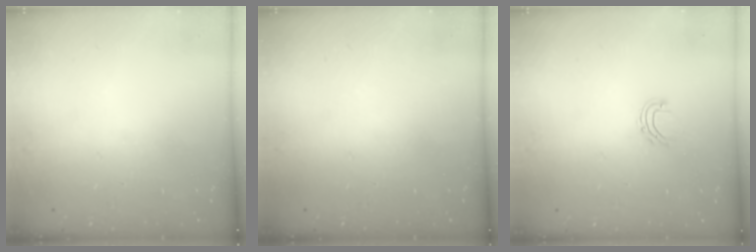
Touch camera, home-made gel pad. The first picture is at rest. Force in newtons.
{"total": 0.0}
{"total": 5.2, "press": 5.2, "slide": 0.4}